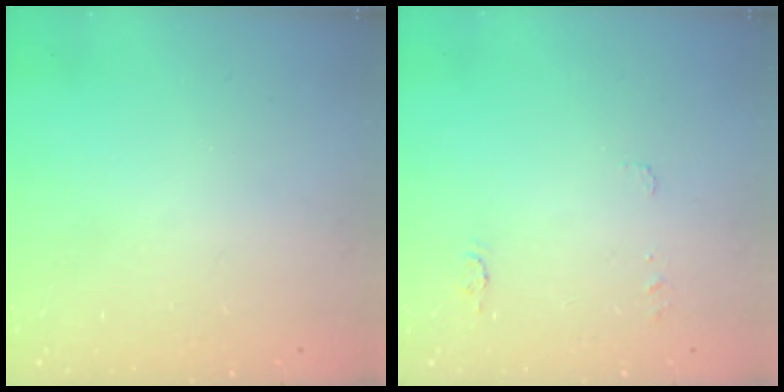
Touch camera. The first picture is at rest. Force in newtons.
{"total": 5.2, "press": 5.1, "slide": 0.5}